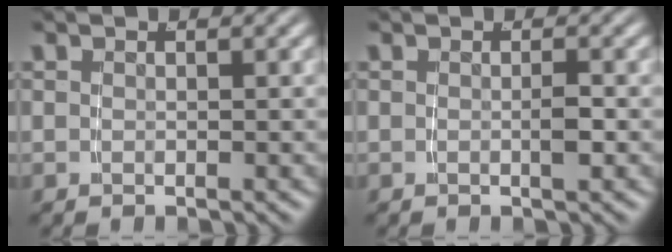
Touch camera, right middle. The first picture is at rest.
{"total": 1.0, "force": [-0.3, 0.0, 0.9], "torque": [-0.013, 0.000, -0.005]}